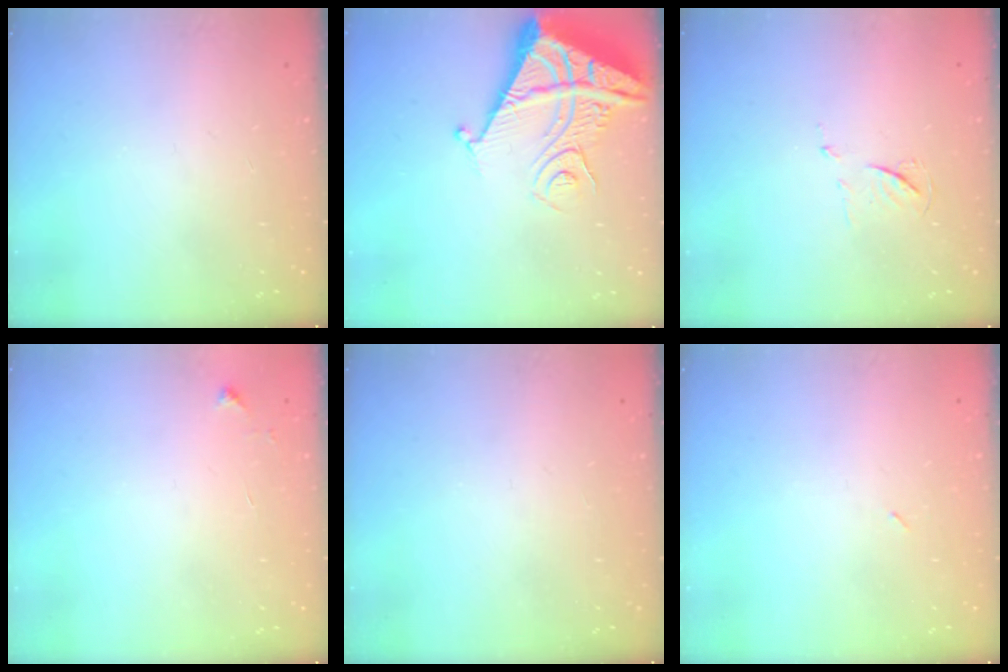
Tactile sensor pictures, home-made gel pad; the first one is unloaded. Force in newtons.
{"total": 11.4, "press": 11.3, "slide": 1.3}
{"total": 5.6, "press": 5.6, "slide": 0.8}
{"total": 3.9, "press": 3.8, "slide": 0.6}
{"total": 0.0}
{"total": 2.1, "press": 1.9, "slide": 1.0}